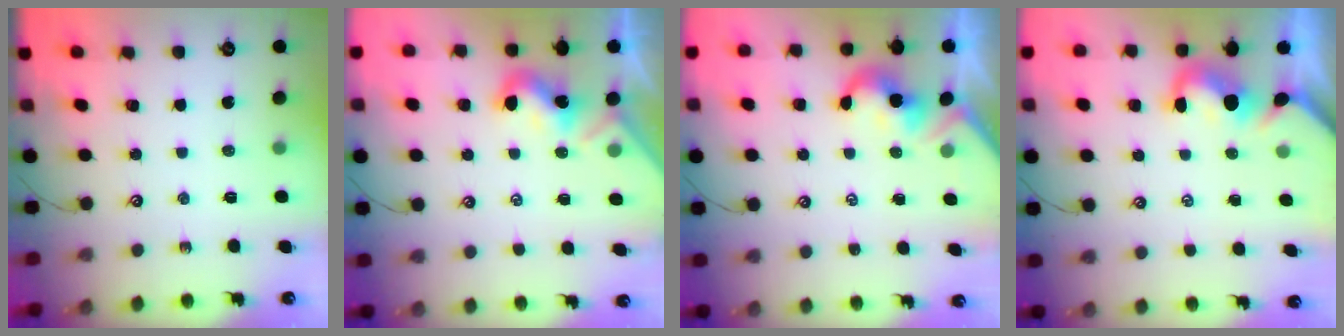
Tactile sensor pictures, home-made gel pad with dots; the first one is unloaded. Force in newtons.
{"total": 1.8, "press": 1.8, "slide": 0.5}
{"total": 1.9, "press": 1.9, "slide": 0.5}
{"total": 1.2, "press": 1.0, "slide": 0.7}